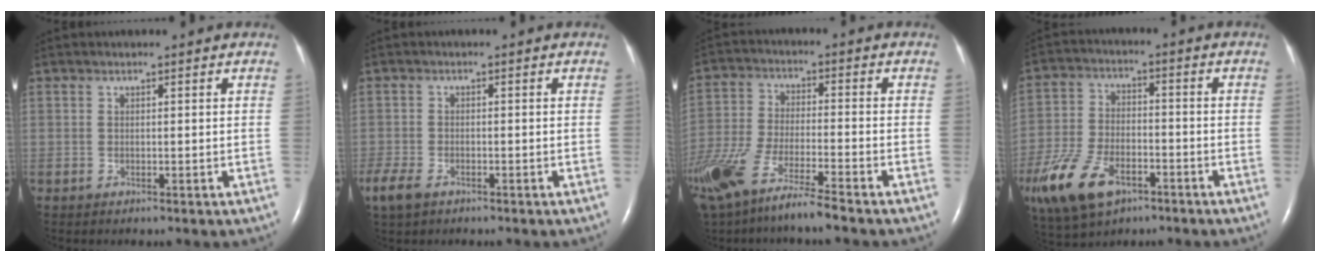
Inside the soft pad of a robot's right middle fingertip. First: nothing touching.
{"total": 5.6, "force": [-3.7, 2.8, 3.1], "torque": [-0.071, -0.011, -0.065]}
{"total": 13.9, "force": [-10.5, 1.8, 8.9], "torque": [-0.195, -0.032, -0.197]}
{"total": 15.1, "force": [-8.5, 7.7, 9.9], "torque": [-0.226, -0.011, -0.150]}